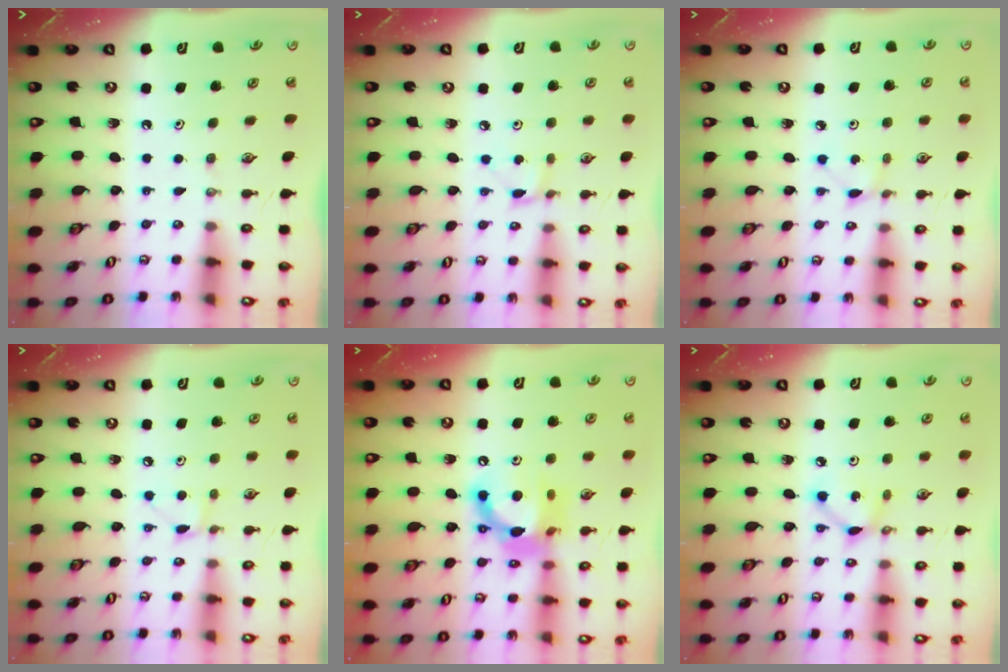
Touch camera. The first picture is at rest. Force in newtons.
{"total": 2.0, "press": 2.0, "slide": 0.2}
{"total": 1.3, "press": 1.3, "slide": 0.2}
{"total": 5.5, "press": 5.5, "slide": 0.5}
{"total": 13.7, "press": 13.7, "slide": 0.9}
{"total": 4.9, "press": 4.9, "slide": 0.1}